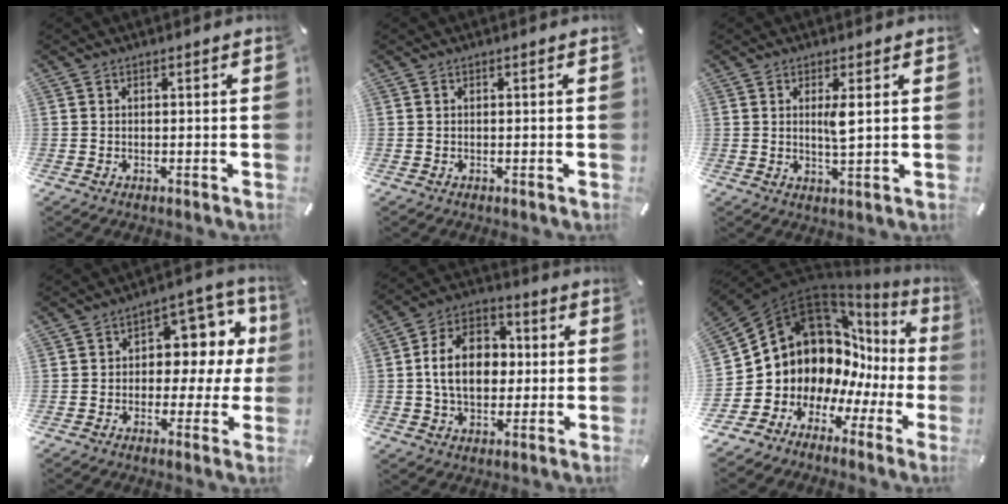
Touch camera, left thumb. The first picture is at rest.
{"total": 0.0}
{"total": 4.1, "force": [1.0, 0.8, 3.9], "torque": [-0.074, -0.005, 0.013]}
{"total": 9.9, "force": [1.5, 7.2, 6.6], "torque": [-0.077, -0.015, 0.024]}
{"total": 13.4, "force": [-0.1, 10.1, 8.8], "torque": [-0.171, 0.016, -0.003]}
{"total": 14.9, "force": [4.7, 12.5, 6.6], "torque": [-0.126, -0.083, 0.102]}